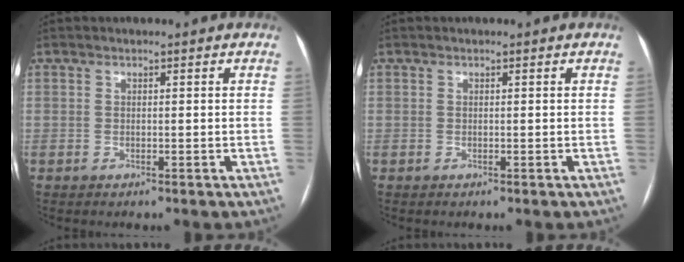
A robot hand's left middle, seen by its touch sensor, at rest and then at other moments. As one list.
[{"total": 0.0}]